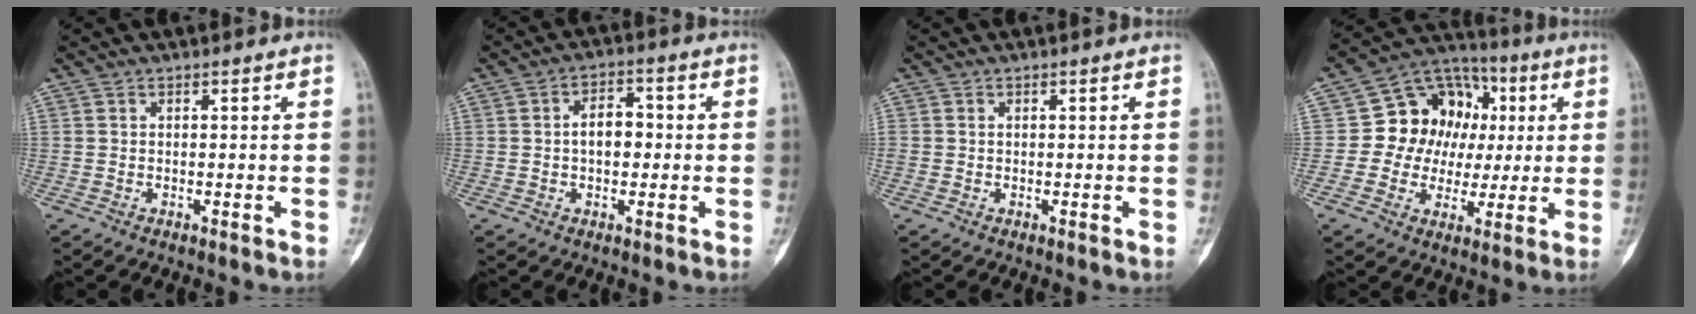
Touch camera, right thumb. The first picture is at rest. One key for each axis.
{"total": 5.7, "fx": 0.0, "fy": 3.7, "fz": 4.4, "tx": -0.059, "ty": 0.016, "tz": -0.005}
{"total": 0.5, "fx": 0.1, "fy": 0.5, "fz": 0.2, "tx": 0.001, "ty": 0.002, "tz": 0.002}
{"total": 15.3, "fx": 1.7, "fy": 12.9, "fz": 8.0, "tx": -0.067, "ty": 0.025, "tz": 0.027}